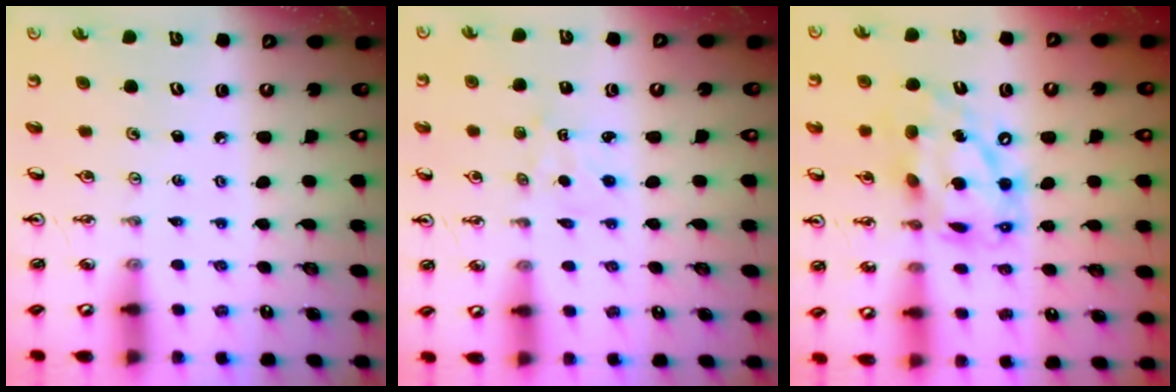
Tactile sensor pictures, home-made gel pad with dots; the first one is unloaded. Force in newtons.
{"total": 1.8, "press": 1.7, "slide": 0.3}
{"total": 15.8, "press": 15.7, "slide": 1.2}